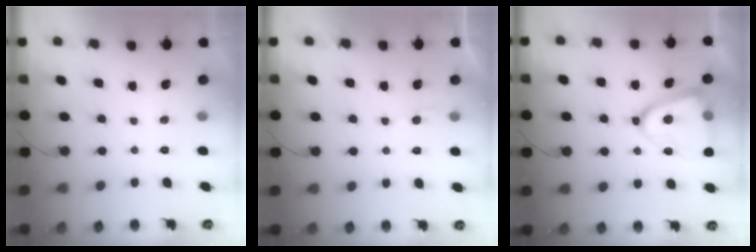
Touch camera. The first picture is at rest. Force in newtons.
{"total": 1.8, "press": 1.8, "slide": 0.3}
{"total": 17.7, "press": 17.6, "slide": 1.7}